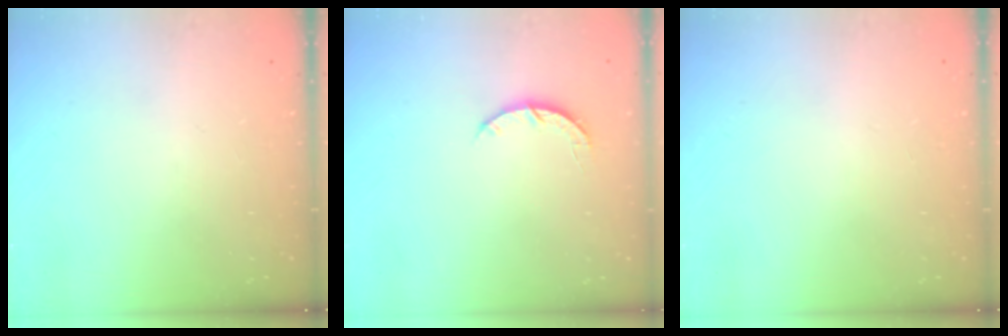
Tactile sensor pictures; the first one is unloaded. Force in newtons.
{"total": 3.7, "press": 3.7, "slide": 0.4}
{"total": 2.4, "press": 2.4, "slide": 0.2}